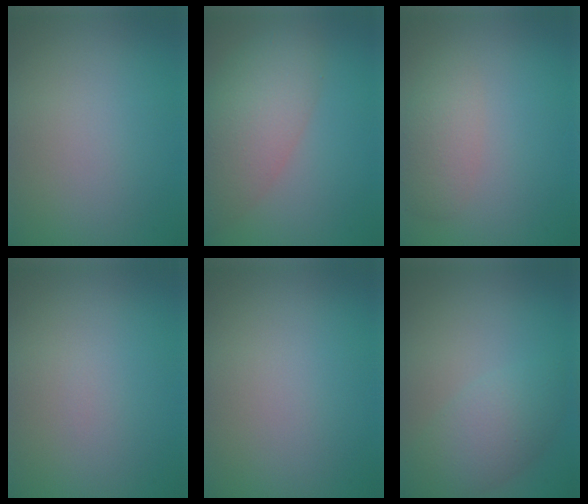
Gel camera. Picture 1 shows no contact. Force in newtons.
{"total": 6.3, "press": 6.2, "slide": 0.8}
{"total": 2.3, "press": 2.3, "slide": 0.1}
{"total": 0.0}
{"total": 0.0}
{"total": 3.8, "press": 3.8, "slide": 0.1}